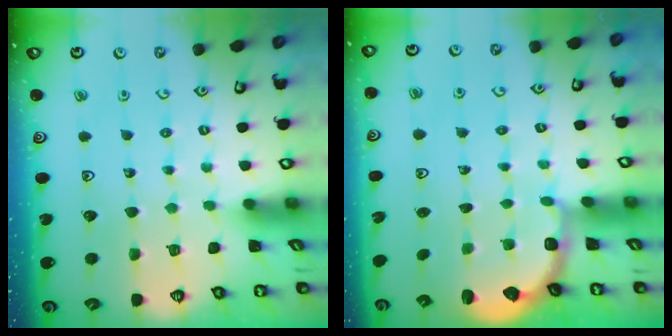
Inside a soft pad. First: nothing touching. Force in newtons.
{"total": 2.9, "press": 2.4, "slide": 1.6}